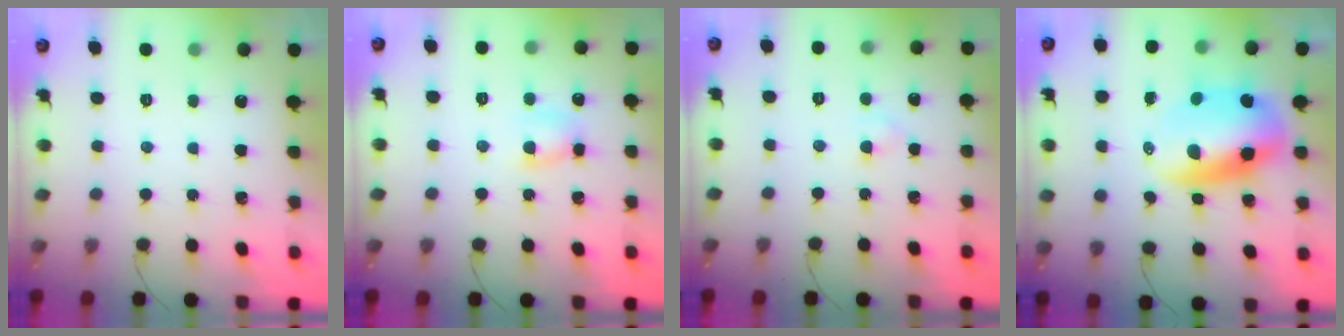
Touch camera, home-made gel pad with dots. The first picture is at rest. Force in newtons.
{"total": 5.3, "press": 5.2, "slide": 0.5}
{"total": 2.5, "press": 2.3, "slide": 1.0}
{"total": 12.3, "press": 11.8, "slide": 3.5}